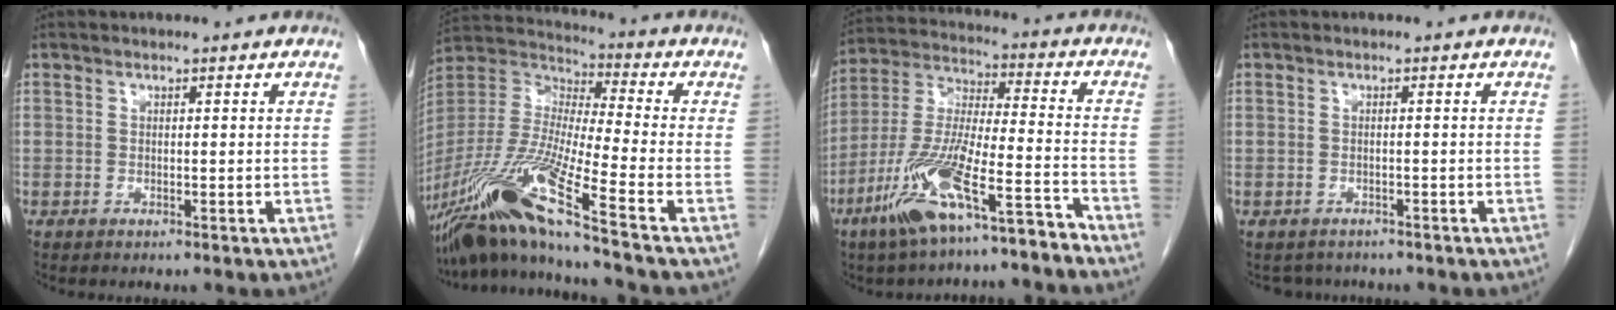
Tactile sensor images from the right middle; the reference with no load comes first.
{"total": 17.8, "force": [-12.0, -1.7, 13.1], "torque": [-0.285, -0.026, -0.228]}
{"total": 14.6, "force": [-9.7, 1.9, 10.7], "torque": [-0.223, -0.007, -0.179]}
{"total": 3.3, "force": [-2.8, 1.7, 0.2], "torque": [-0.006, 0.003, -0.037]}